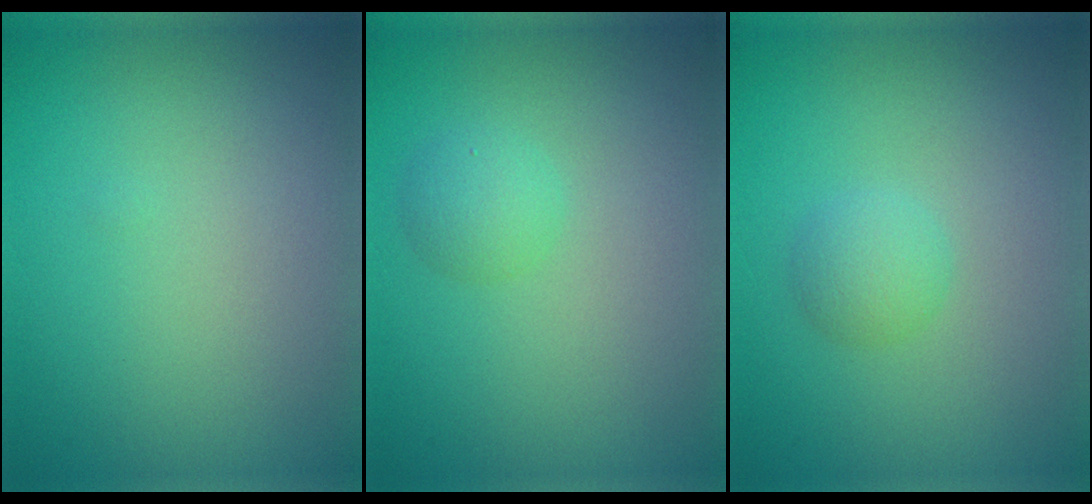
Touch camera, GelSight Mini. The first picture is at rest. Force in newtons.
{"total": 1.8, "press": 1.7, "slide": 0.2}
{"total": 1.8, "press": 1.8, "slide": 0.2}